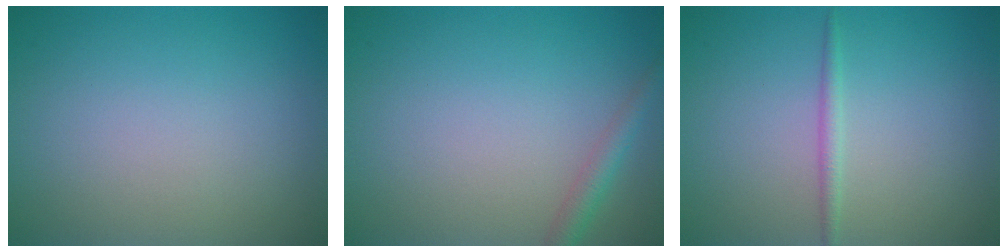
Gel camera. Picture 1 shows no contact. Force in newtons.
{"total": 1.8, "press": 1.8, "slide": 0.0}
{"total": 1.1, "press": 1.1, "slide": 0.1}